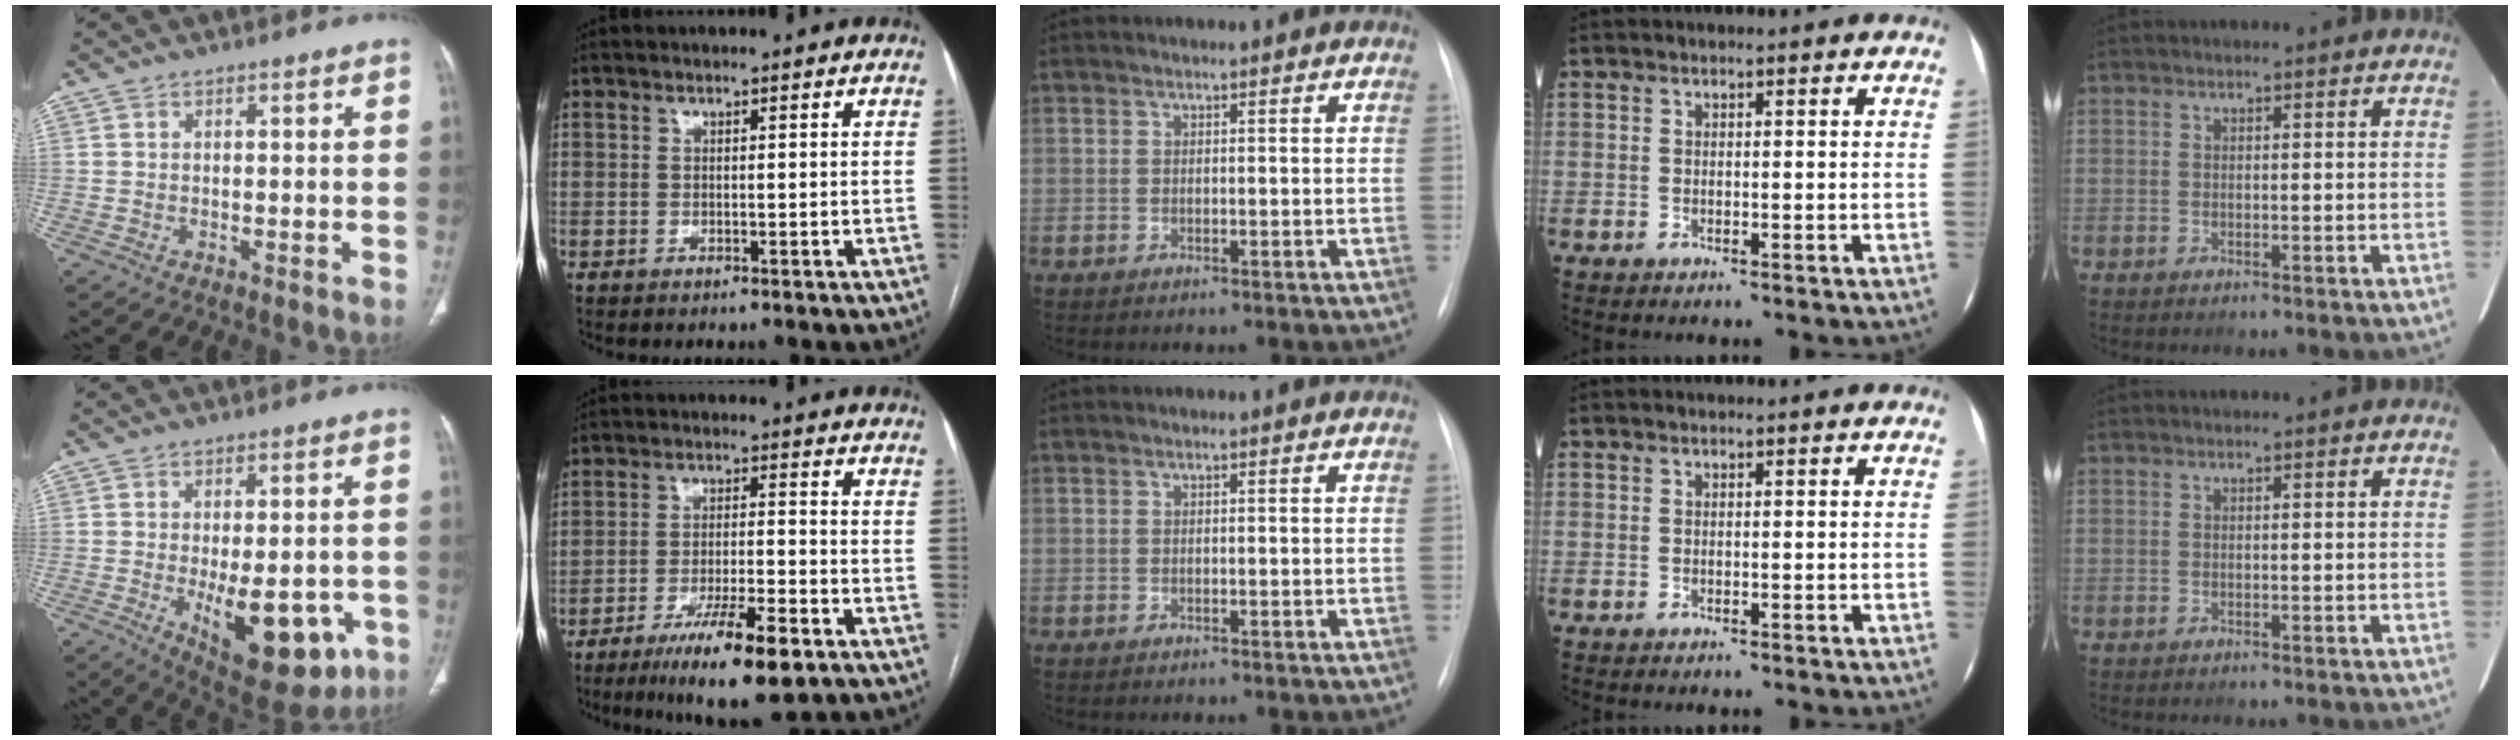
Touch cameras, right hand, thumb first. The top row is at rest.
{"thumb": {"total": 16.8, "force": [-5.0, 8.1, 13.8], "torque": [-0.166, -0.008, -0.045]}, "index": {"total": 12.2, "force": [-7.4, 1.6, 9.6], "torque": [-0.161, -0.022, -0.118]}}